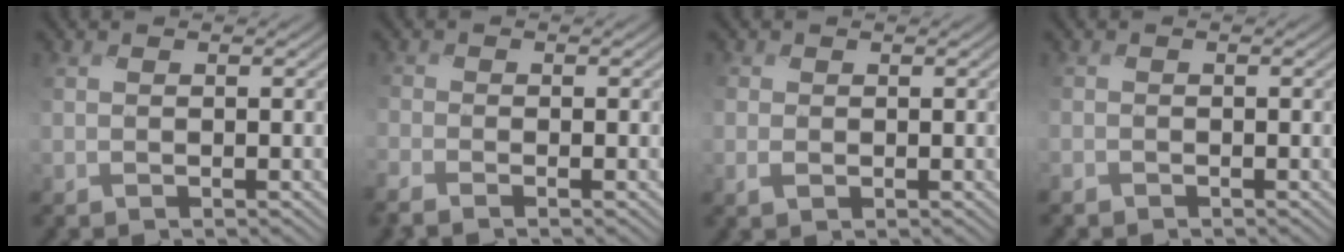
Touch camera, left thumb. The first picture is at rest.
{"total": 2.7, "force": [-2.1, 0.7, 1.4], "torque": [-0.037, -0.013, -0.051]}
{"total": 1.5, "force": [-0.1, 1.3, 0.7], "torque": [-0.019, -0.002, -0.005]}
{"total": 1.4, "force": [-1.2, 0.7, 0.2], "torque": [-0.008, -0.007, -0.030]}